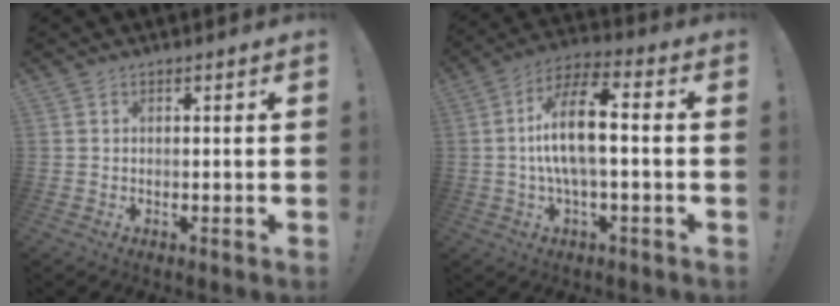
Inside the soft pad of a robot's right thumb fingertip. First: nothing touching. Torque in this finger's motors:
{"motor_torque": [0.19, 0.37, 0.14, 0.00, 0.09]}